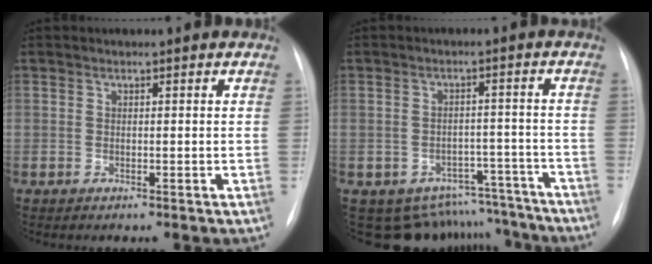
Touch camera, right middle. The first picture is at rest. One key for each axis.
{"total": 11.7, "fx": -10.5, "fy": 5.2, "fz": 0.6, "tx": 0.008, "ty": 0.040, "tz": -0.123}